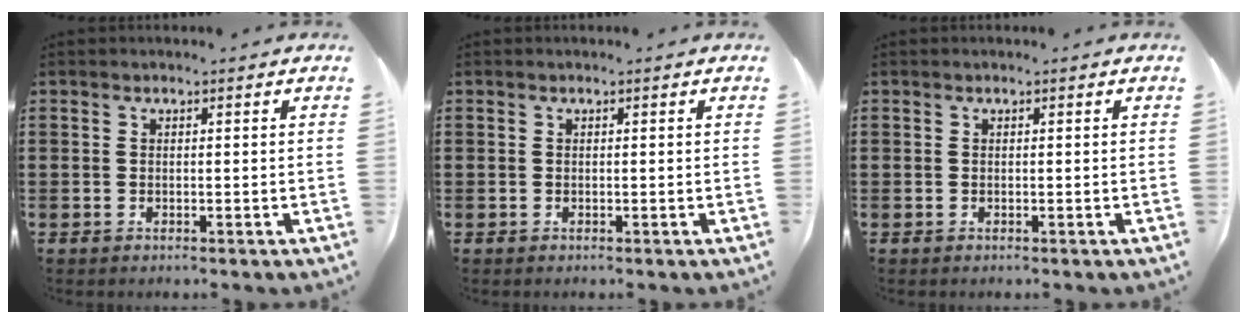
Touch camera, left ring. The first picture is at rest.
{"total": 0.0}
{"total": 0.0}